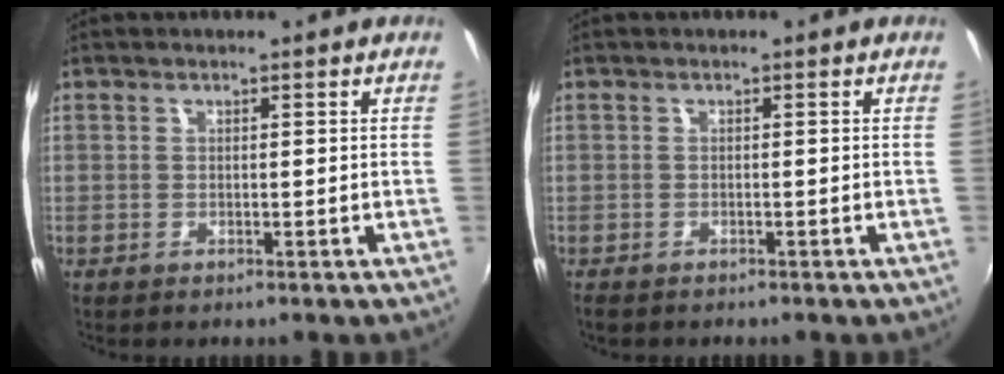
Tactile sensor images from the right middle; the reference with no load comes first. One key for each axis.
{"total": 1.7, "fx": -1.4, "fy": 0.7, "fz": 0.6, "tx": -0.015, "ty": -0.009, "tz": -0.023}